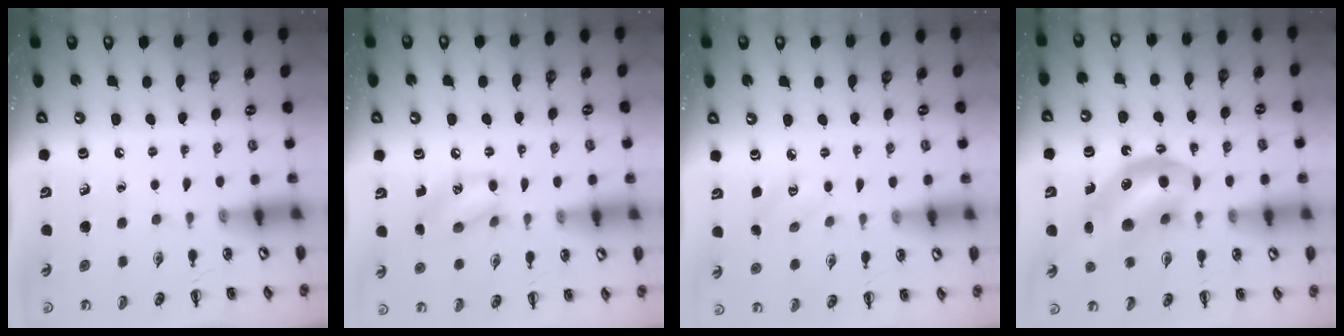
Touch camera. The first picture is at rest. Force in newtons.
{"total": 11.6, "press": 11.4, "slide": 2.1}
{"total": 2.9, "press": 2.8, "slide": 0.8}
{"total": 12.9, "press": 12.5, "slide": 3.3}